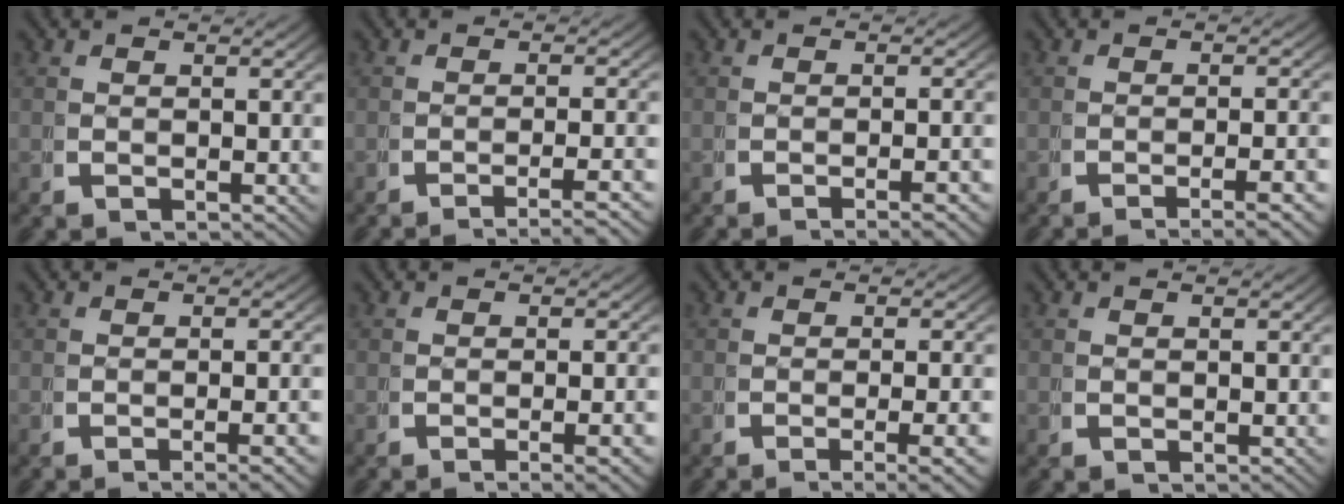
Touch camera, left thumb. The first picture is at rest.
{"total": 4.6, "force": [-3.7, 0.6, 2.7], "torque": [-0.036, -0.001, -0.058]}
{"total": 2.9, "force": [-2.2, 0.2, 1.9], "torque": [-0.025, 0.003, -0.037]}
{"total": 4.1, "force": [-3.0, 0.6, 2.8], "torque": [-0.037, -0.004, -0.047]}
{"total": 3.1, "force": [-2.0, 0.3, 2.3], "torque": [-0.032, 0.000, -0.033]}
{"total": 2.9, "force": [-1.7, 0.3, 2.3], "torque": [-0.033, 0.000, -0.028]}
{"total": 4.4, "force": [-2.6, 0.8, 3.5], "torque": [-0.052, -0.008, -0.037]}
{"total": 0.0}